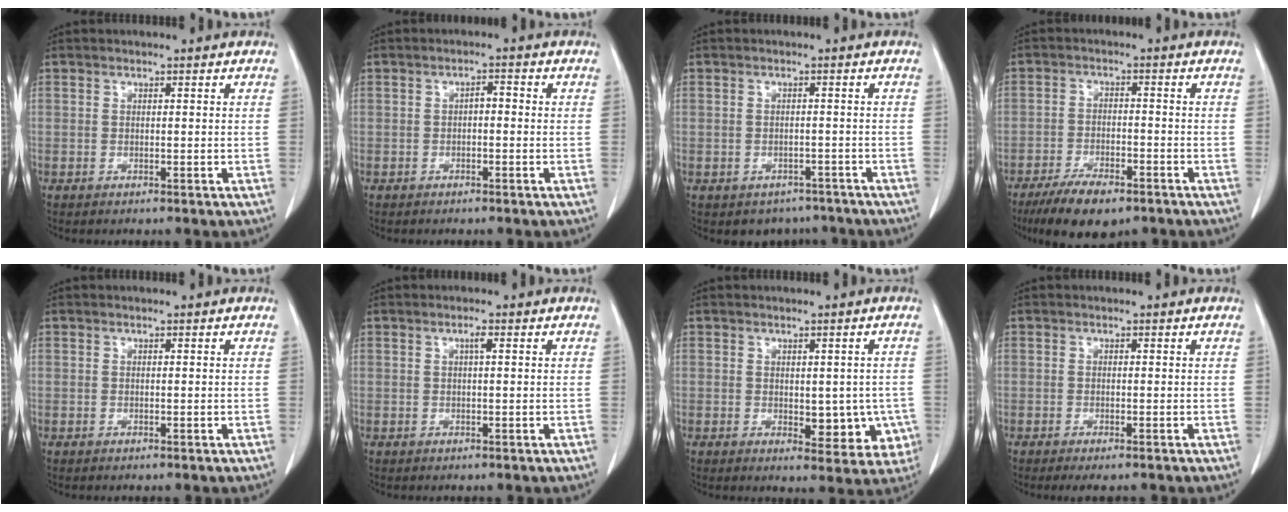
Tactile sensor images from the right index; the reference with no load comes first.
{"total": 1.7, "force": [-0.2, 0.7, 1.5], "torque": [-0.021, 0.006, -0.003]}
{"total": 4.4, "force": [-3.4, 2.8, 0.2], "torque": [0.012, 0.015, -0.044]}
{"total": 8.8, "force": [-6.4, 2.9, 5.4], "torque": [-0.091, -0.012, -0.105]}
{"total": 0.0}
{"total": 1.1, "force": [0.4, 0.1, 1.0], "torque": [-0.020, 0.004, 0.007]}
{"total": 7.1, "force": [-1.1, 4.1, 5.7], "torque": [-0.045, 0.002, -0.005]}
{"total": 2.7, "force": [-2.2, 0.4, 1.5], "torque": [-0.016, -0.006, -0.029]}